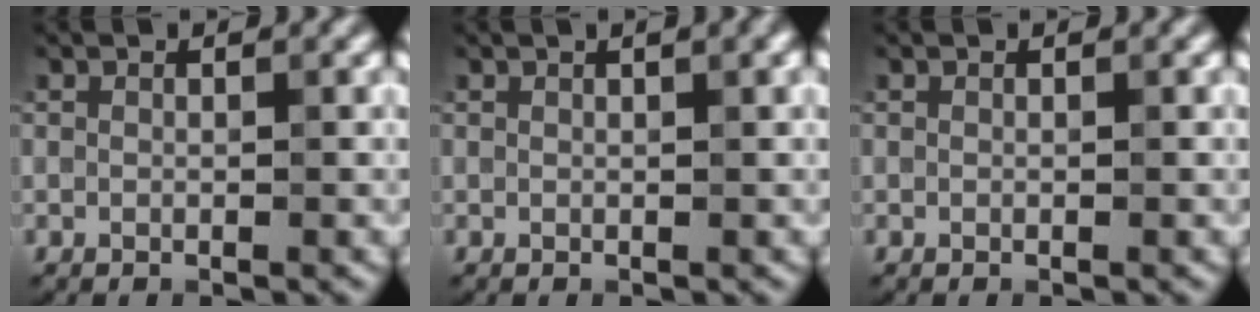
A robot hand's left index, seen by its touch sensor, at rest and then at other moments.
{"total": 1.9, "force": [1.0, 0.6, 1.6], "torque": [-0.015, 0.004, 0.007]}
{"total": 0.0}